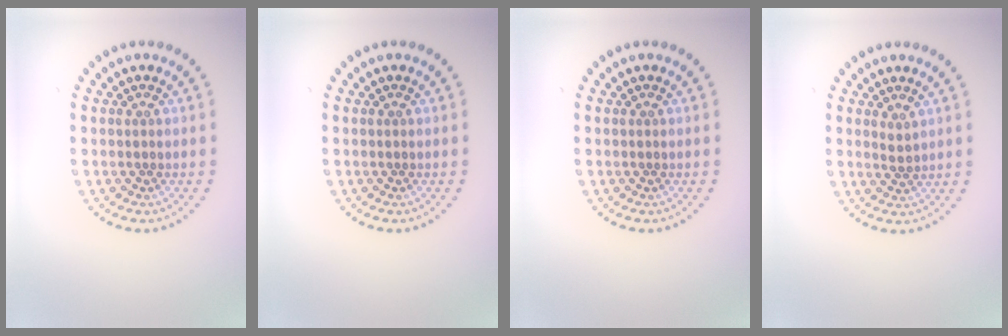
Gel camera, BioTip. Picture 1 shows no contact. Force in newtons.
{"total": 0.0}
{"total": 0.0}
{"total": 0.9, "press": 0.8, "slide": 0.5}